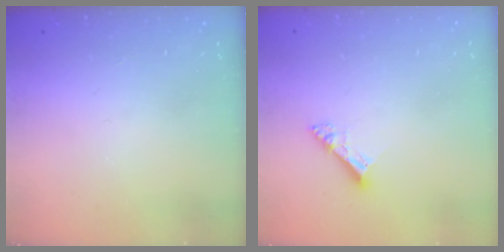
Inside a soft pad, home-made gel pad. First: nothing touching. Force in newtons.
{"total": 5.5, "press": 5.5, "slide": 0.1}